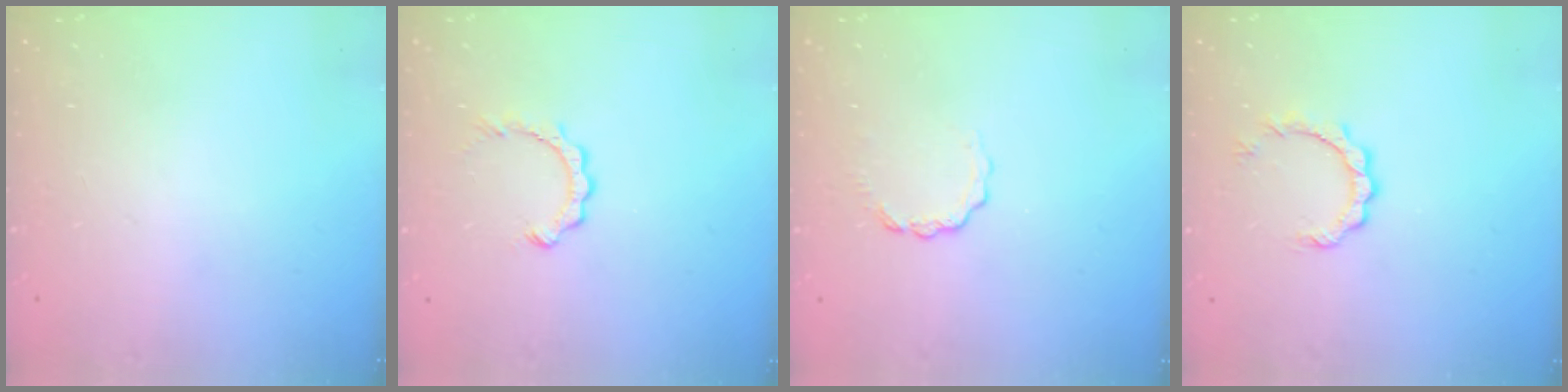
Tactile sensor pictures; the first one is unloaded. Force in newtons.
{"total": 2.8, "press": 2.8, "slide": 0.3}
{"total": 3.4, "press": 3.4, "slide": 0.4}
{"total": 3.6, "press": 3.6, "slide": 0.2}